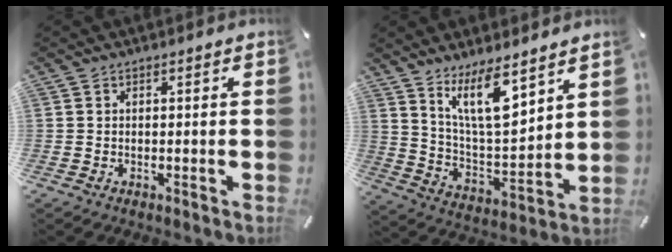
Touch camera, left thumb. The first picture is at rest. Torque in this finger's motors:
{"motor_torque": [0.27, 0.24, 1.44, -1.33, 0.14]}